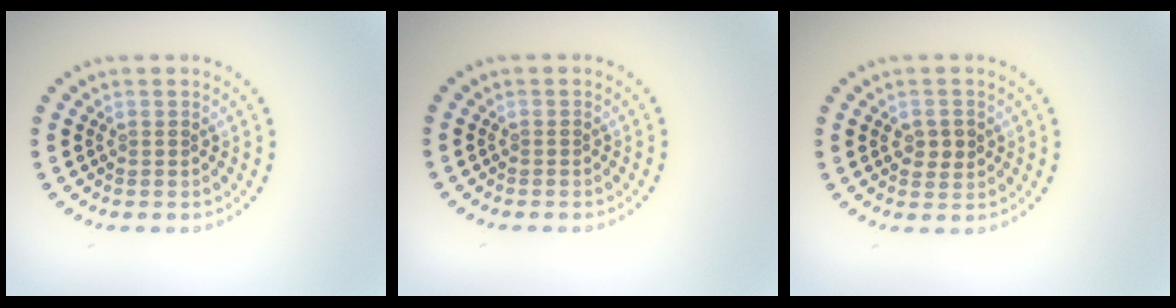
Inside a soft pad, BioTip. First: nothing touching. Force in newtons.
{"total": 0.0}
{"total": 1.9, "press": 1.9, "slide": 0.2}